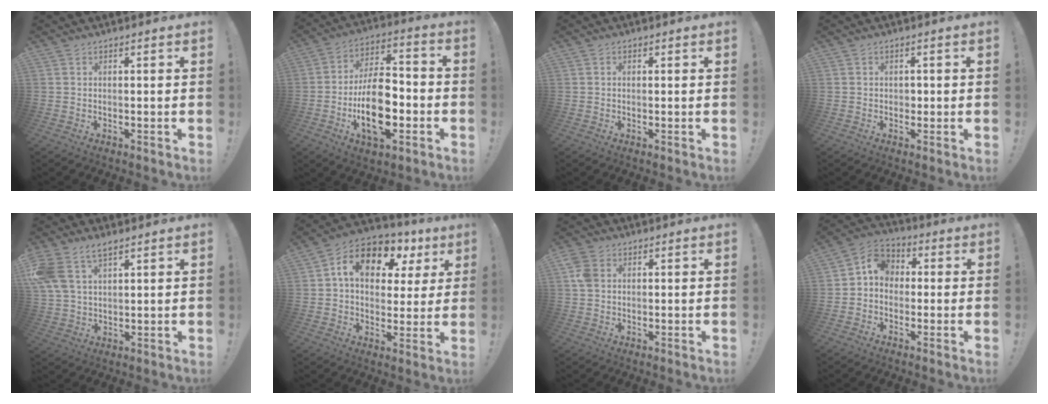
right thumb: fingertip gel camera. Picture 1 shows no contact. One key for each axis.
{"total": 18.6, "fx": -5.5, "fy": 9.9, "fz": 14.7, "tx": -0.263, "ty": 0.028, "tz": -0.089}
{"total": 0.6, "fx": 0.1, "fy": 0.6, "fz": 0.1, "tx": 0.004, "ty": 0.000, "tz": -0.001}
{"total": 1.3, "fx": -0.1, "fy": 1.3, "fz": 0.3, "tx": 0.001, "ty": 0.000, "tz": -0.004}
{"total": 8.1, "fx": 5.0, "fy": 4.2, "fz": 4.7, "tx": -0.092, "ty": -0.016, "tz": 0.098}
{"total": 14.2, "fx": 5.9, "fy": 9.3, "fz": 8.9, "tx": -0.139, "ty": -0.020, "tz": 0.106}
{"total": 5.3, "fx": 1.3, "fy": 4.0, "fz": 3.3, "tx": -0.071, "ty": 0.006, "tz": 0.025}
{"total": 7.6, "fx": 0.0, "fy": 6.5, "fz": 3.9, "tx": -0.068, "ty": 0.018, "tz": 0.004}